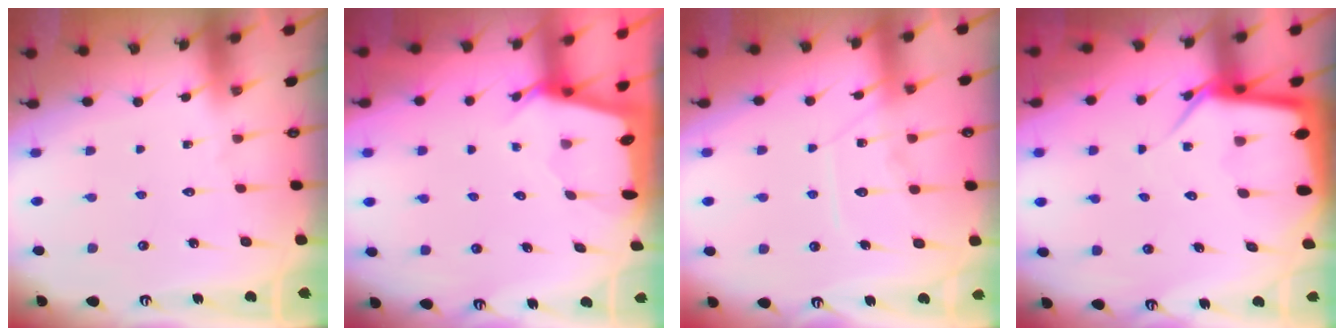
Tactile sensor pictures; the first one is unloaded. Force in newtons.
{"total": 2.3, "press": 2.3, "slide": 0.3}
{"total": 11.0, "press": 10.9, "slide": 0.9}
{"total": 8.1, "press": 8.1, "slide": 0.5}